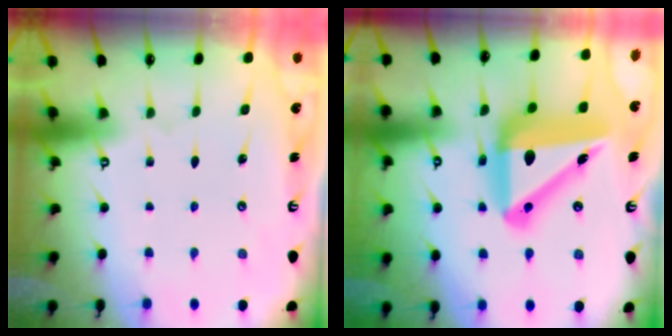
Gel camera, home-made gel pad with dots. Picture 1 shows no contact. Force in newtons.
{"total": 20.8, "press": 20.6, "slide": 2.8}